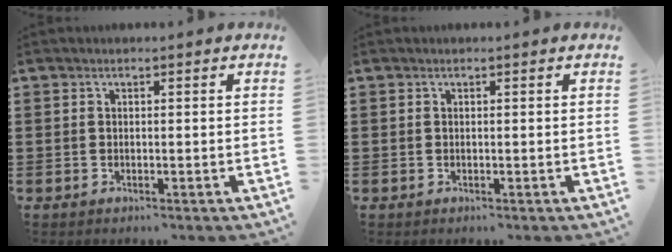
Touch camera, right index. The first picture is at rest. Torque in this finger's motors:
{"motor_torque": [0.09, 0.08, 0.00, 0.01]}